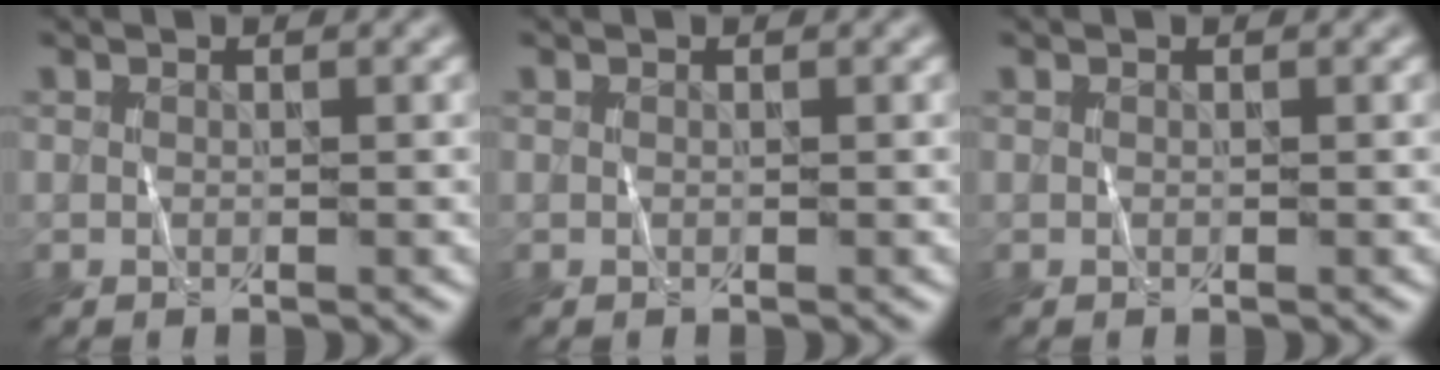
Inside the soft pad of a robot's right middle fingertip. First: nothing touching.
{"total": 0.0}
{"total": 0.0}